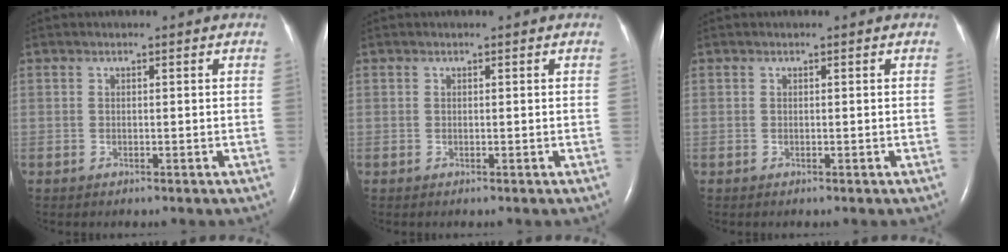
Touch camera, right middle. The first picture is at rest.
{"total": 0.0}
{"total": 0.0}